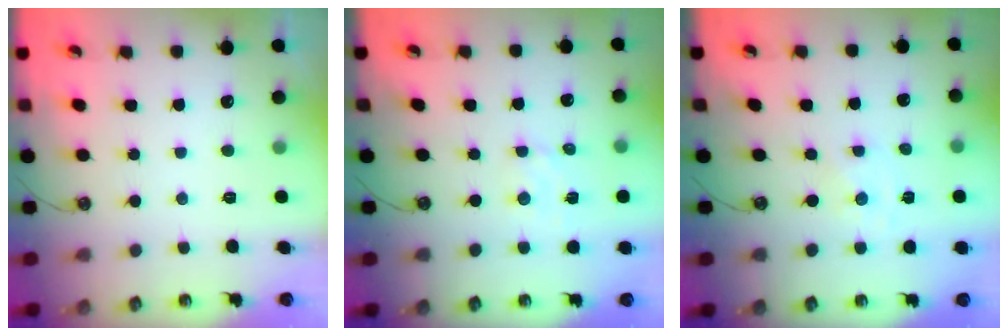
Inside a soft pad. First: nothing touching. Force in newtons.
{"total": 2.7, "press": 2.7, "slide": 0.4}
{"total": 0.0}